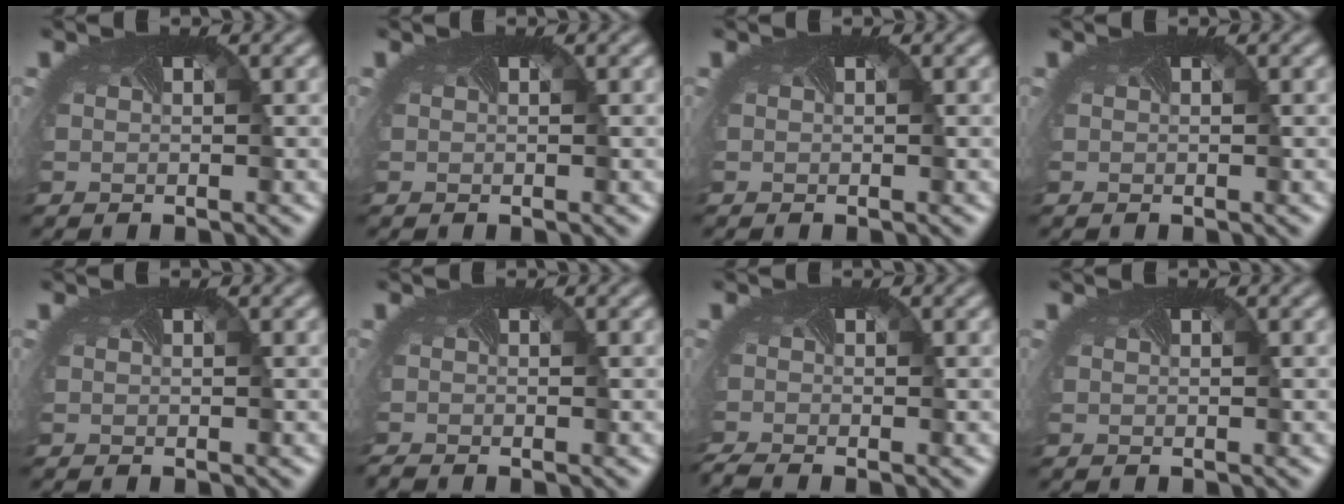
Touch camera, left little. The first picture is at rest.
{"total": 0.0}
{"total": 0.0}
{"total": 0.0}
{"total": 0.0}
{"total": 1.0, "force": [-1.0, -0.2, 0.1], "torque": [-0.011, -0.011, -0.021]}
{"total": 2.4, "force": [-2.1, 0.2, 1.0], "torque": [-0.029, -0.017, -0.043]}
{"total": 0.0}